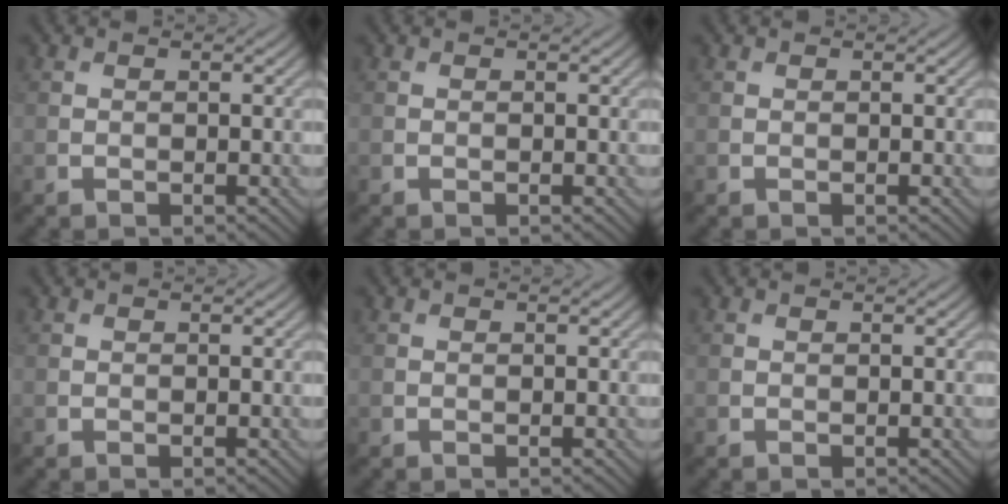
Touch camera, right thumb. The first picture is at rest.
{"total": 0.0}
{"total": 0.0}
{"total": 0.0}
{"total": 0.0}
{"total": 0.0}